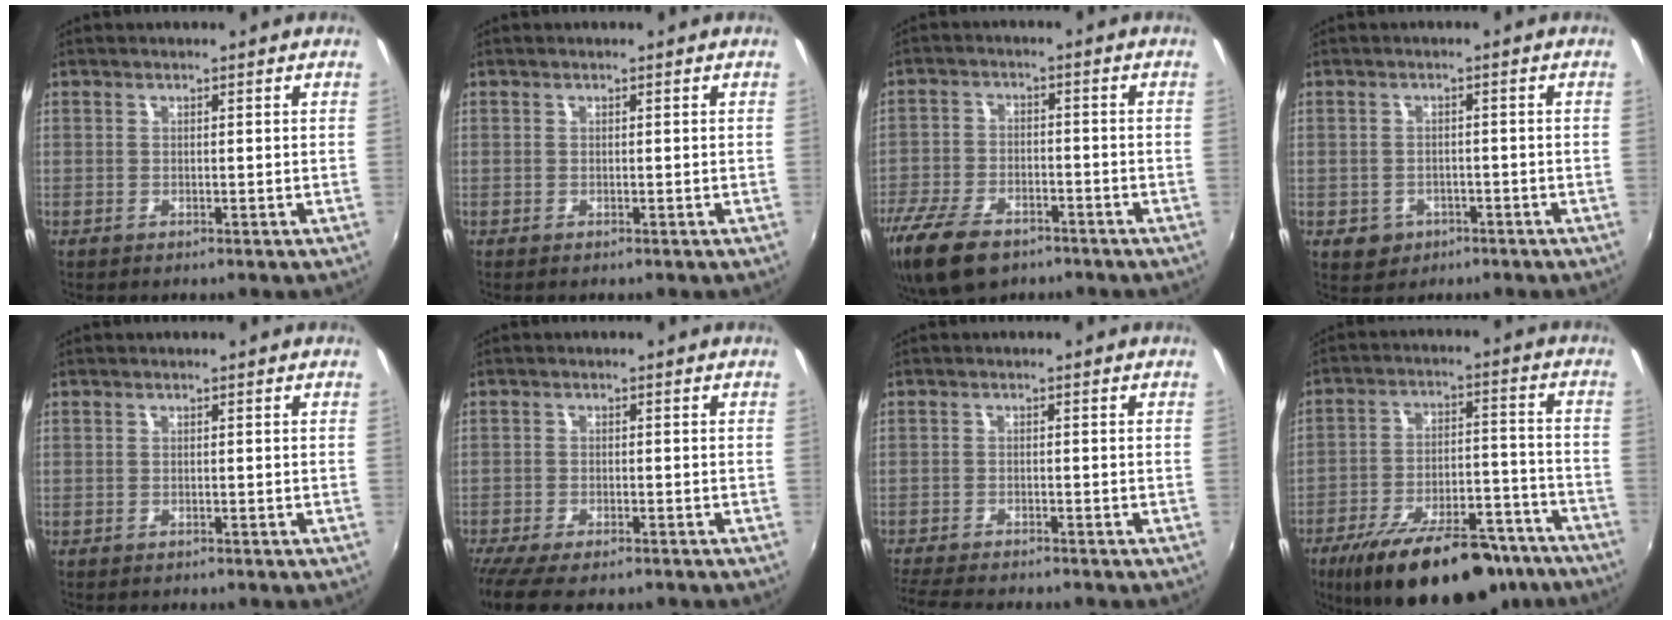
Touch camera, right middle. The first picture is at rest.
{"total": 0.0}
{"total": 14.0, "force": [-9.5, 6.8, 7.7], "torque": [-0.193, -0.038, -0.173]}
{"total": 4.8, "force": [-2.1, 4.0, 1.4], "torque": [-0.039, -0.004, -0.025]}
{"total": 0.7, "force": [-0.6, 0.4, 0.1], "torque": [-0.005, -0.002, -0.008]}
{"total": 8.9, "force": [-7.2, 2.3, 4.7], "torque": [-0.113, -0.042, -0.122]}
{"total": 8.4, "force": [-7.6, 1.2, 3.4], "torque": [-0.091, -0.027, -0.128]}
{"total": 24.7, "force": [-19.0, 8.9, 13.1], "torque": [-0.222, -0.010, -0.265]}